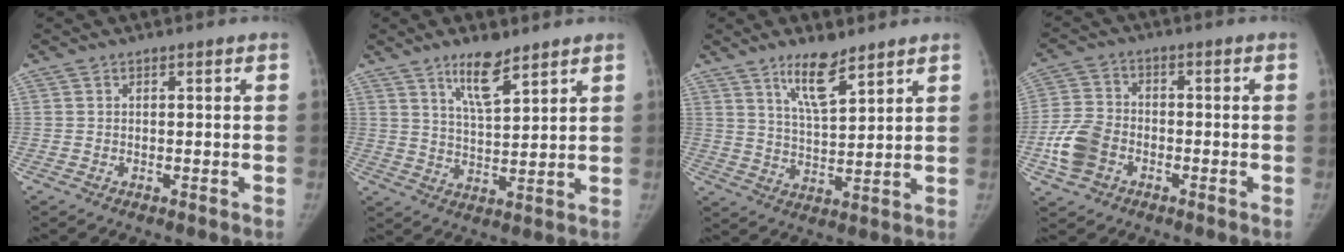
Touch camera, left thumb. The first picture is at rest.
{"total": 7.7, "force": [5.4, 2.1, 5.1], "torque": [-0.079, -0.040, 0.098]}
{"total": 8.2, "force": [5.8, 2.1, 5.4], "torque": [-0.086, -0.043, 0.107]}
{"total": 8.5, "force": [-3.1, 6.2, 4.8], "torque": [-0.098, 0.015, -0.062]}